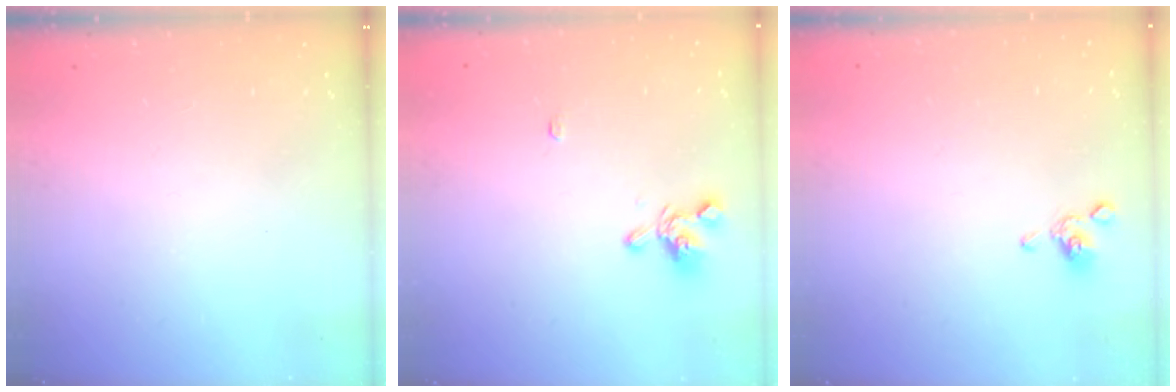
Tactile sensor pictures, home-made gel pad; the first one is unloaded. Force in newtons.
{"total": 2.2, "press": 2.0, "slide": 0.8}
{"total": 2.3, "press": 2.2, "slide": 0.7}